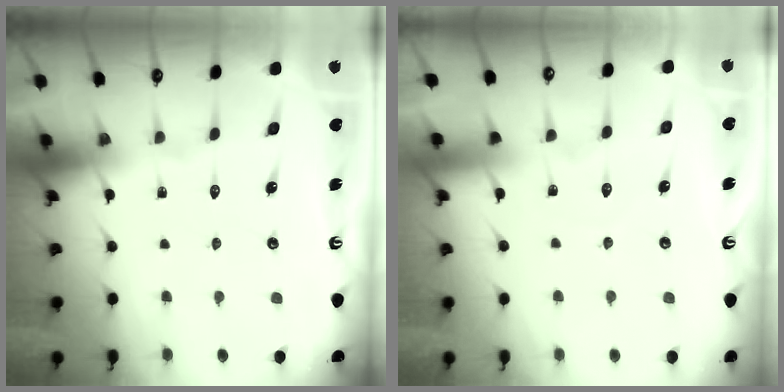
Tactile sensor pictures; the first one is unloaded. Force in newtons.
{"total": 3.2, "press": 3.2, "slide": 0.5}